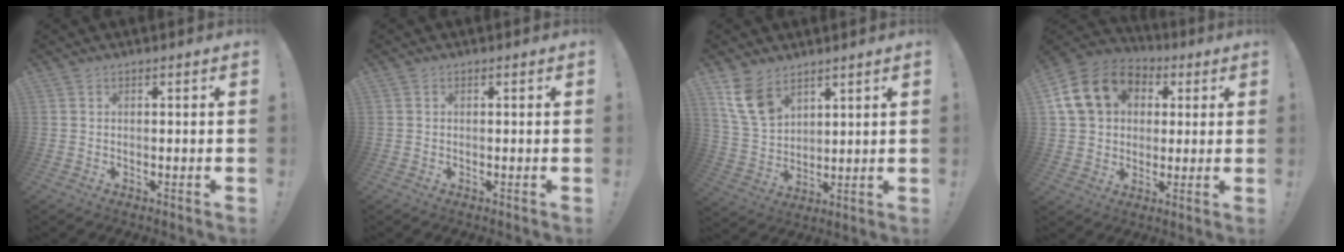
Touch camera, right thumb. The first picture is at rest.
{"total": 0.0}
{"total": 11.3, "force": [7.2, 6.9, 5.3], "torque": [-0.113, -0.033, 0.145]}
{"total": 17.5, "force": [5.5, 13.9, 9.1], "torque": [-0.139, -0.007, 0.113]}